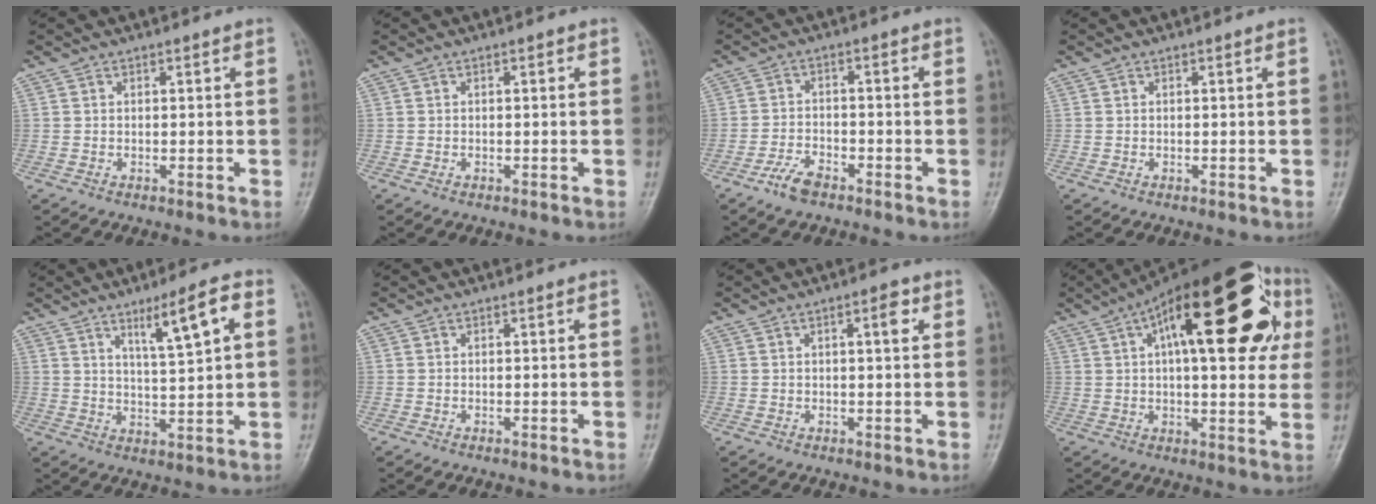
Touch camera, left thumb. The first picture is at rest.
{"total": 0.9, "force": [0.0, 0.6, 0.7], "torque": [-0.009, 0.006, 0.000]}
{"total": 4.5, "force": [-3.2, 1.9, 2.5], "torque": [-0.052, 0.018, -0.063]}
{"total": 0.0}
{"total": 8.4, "force": [3.8, 1.2, 7.4], "torque": [-0.121, -0.017, 0.066]}
{"total": 0.0}
{"total": 2.9, "force": [1.0, 0.9, 2.6], "torque": [-0.037, 0.001, 0.013]}
{"total": 28.7, "force": [9.6, 11.4, 24.6], "torque": [-0.336, 0.039, 0.130]}